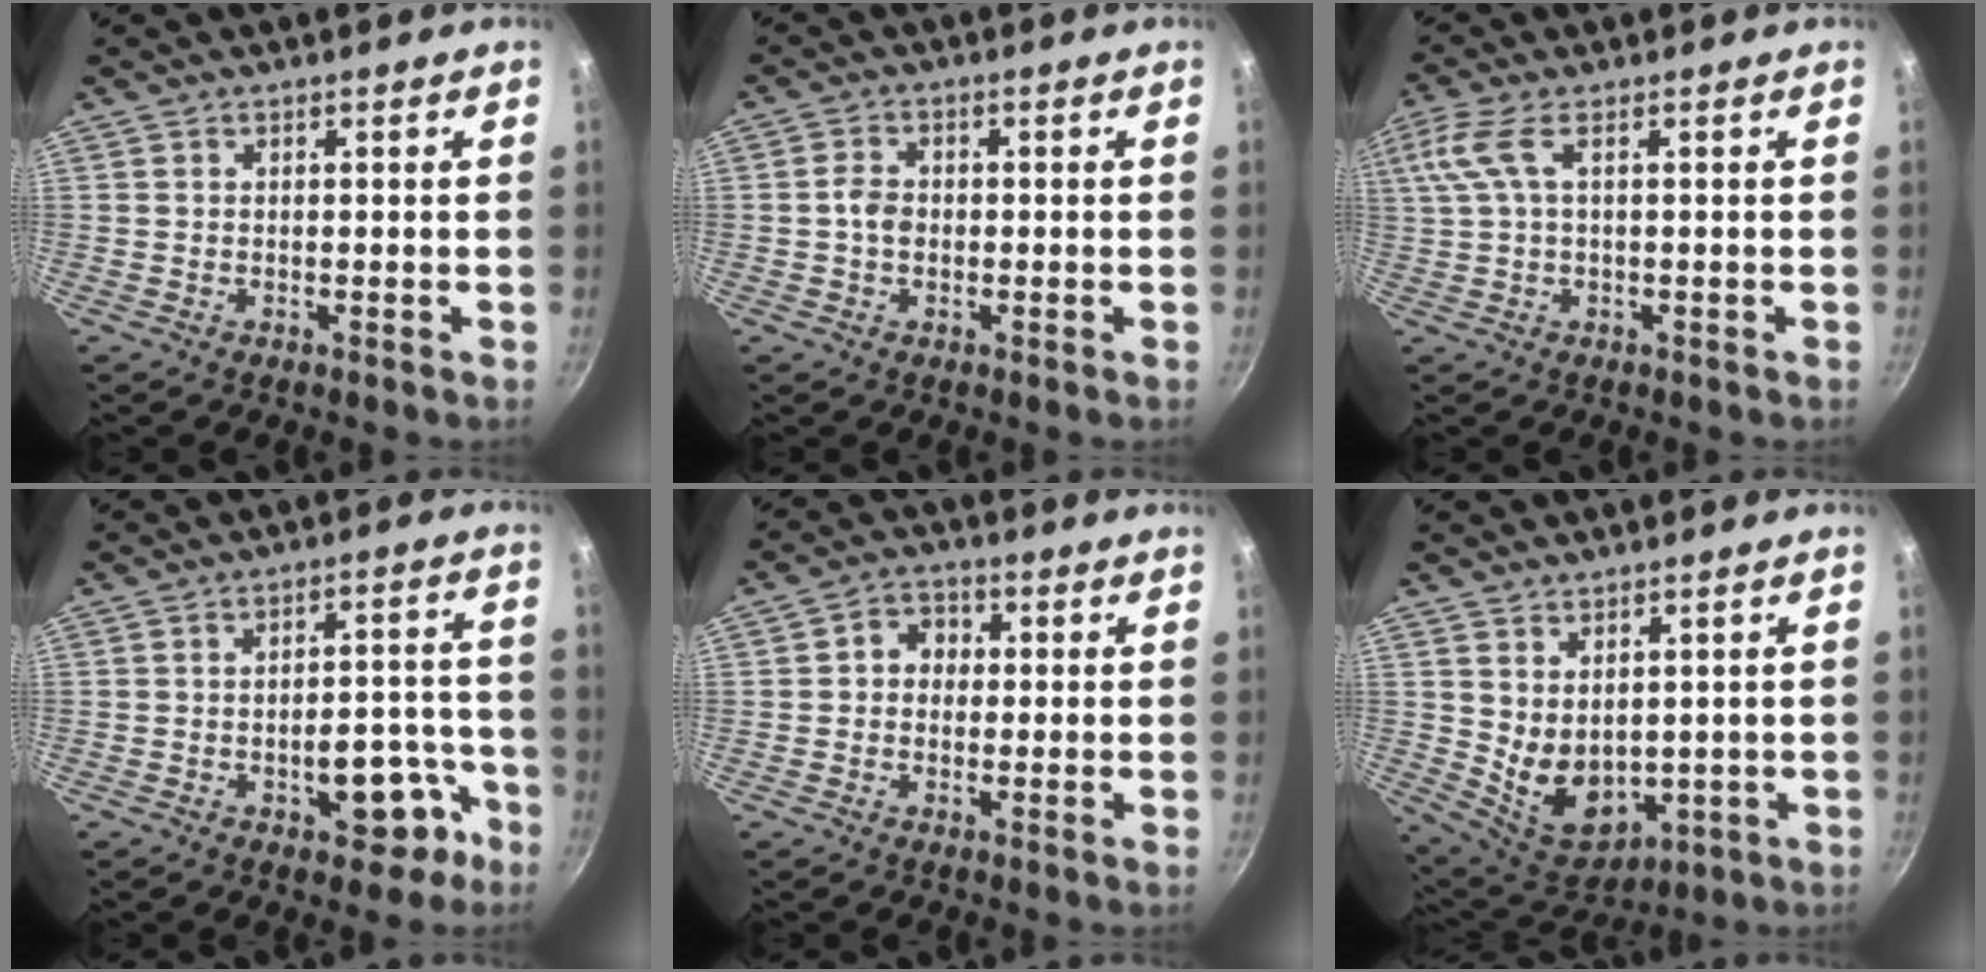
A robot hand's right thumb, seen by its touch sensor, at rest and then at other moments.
{"total": 3.1, "force": [-0.4, 2.3, 2.0], "torque": [-0.033, 0.011, -0.012]}
{"total": 5.8, "force": [1.1, 1.7, 5.5], "torque": [-0.125, 0.011, 0.027]}
{"total": 10.2, "force": [-5.0, 5.4, 7.1], "torque": [-0.044, 0.052, -0.057]}
{"total": 4.7, "force": [0.2, 4.1, 2.4], "torque": [-0.013, 0.009, -0.010]}
{"total": 9.3, "force": [1.3, 6.6, 6.4], "torque": [-0.082, -0.030, 0.050]}